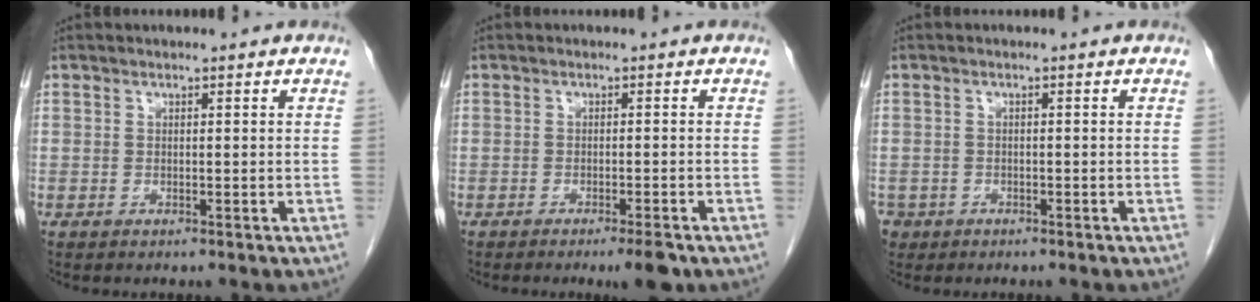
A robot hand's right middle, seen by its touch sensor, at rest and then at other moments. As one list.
[{"total": 3.3, "force": [-2.3, 0.3, 2.3], "torque": [-0.027, -0.005, -0.031]}, {"total": 3.3, "force": [-2.1, 2.6, 0.3], "torque": [-0.011, 0.002, -0.036]}]